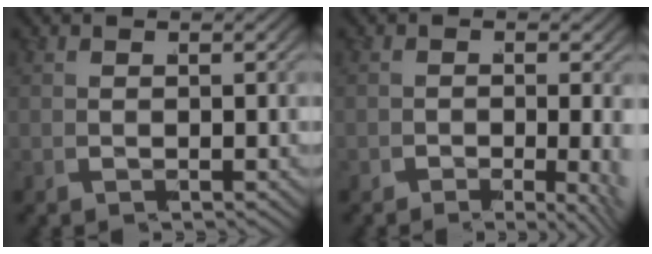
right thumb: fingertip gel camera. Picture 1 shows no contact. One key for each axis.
{"total": 3.0, "fx": -1.5, "fy": 0.8, "fz": 2.4, "tx": -0.036, "ty": -0.024, "tz": -0.022}